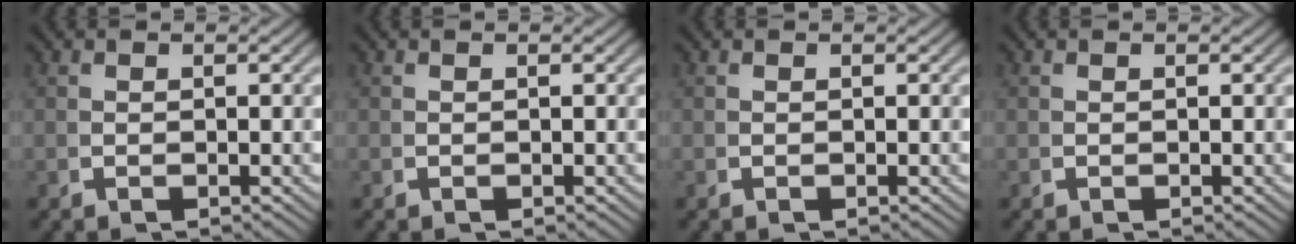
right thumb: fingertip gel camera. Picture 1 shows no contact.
{"total": 0.0}
{"total": 0.0}
{"total": 0.0}